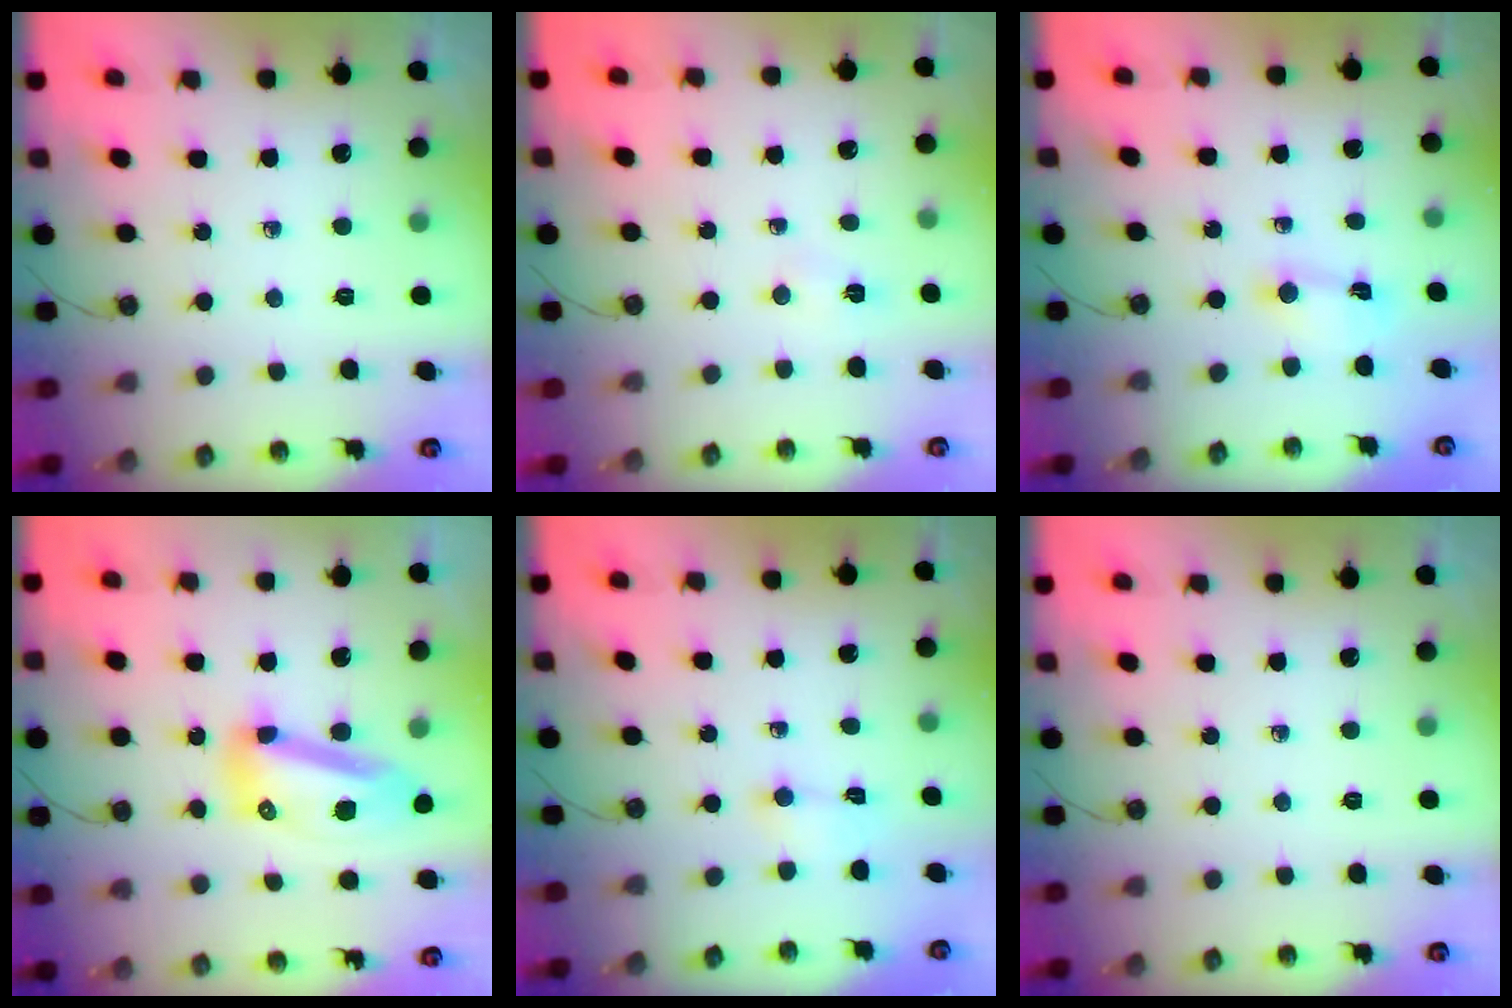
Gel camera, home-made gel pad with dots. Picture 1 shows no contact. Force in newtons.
{"total": 2.7, "press": 1.1, "slide": 2.5}
{"total": 1.5, "press": 1.5, "slide": 0.2}
{"total": 12.7, "press": 12.6, "slide": 1.5}
{"total": 1.9, "press": 1.7, "slide": 0.7}
{"total": 0.0}